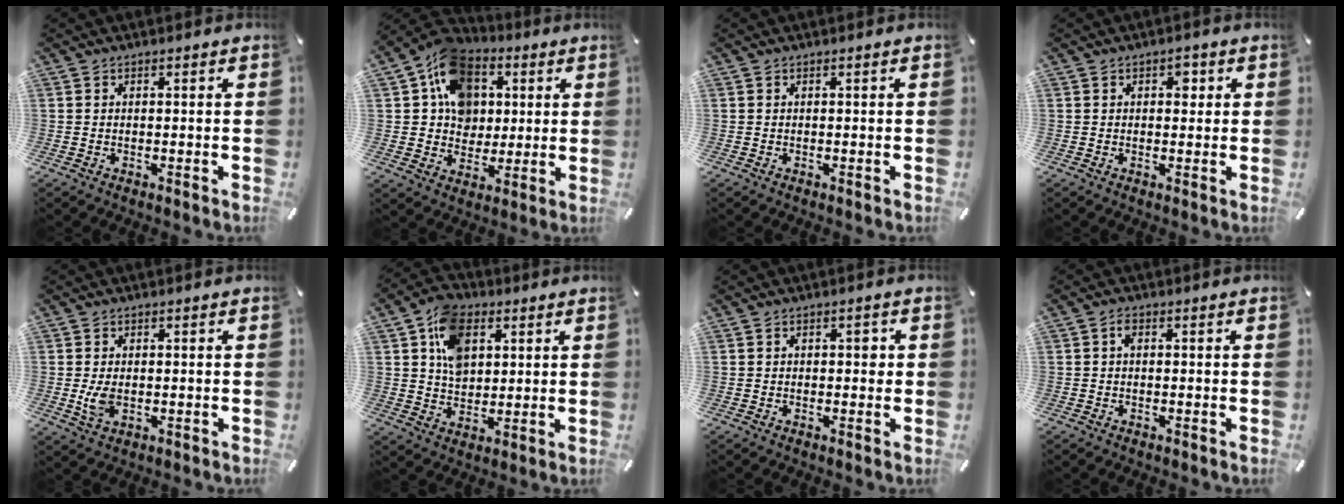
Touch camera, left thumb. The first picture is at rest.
{"total": 13.2, "force": [3.9, 11.5, 5.2], "torque": [-0.094, -0.018, 0.078]}
{"total": 0.0}
{"total": 2.5, "force": [0.8, 1.7, 1.6], "torque": [-0.011, -0.001, 0.006]}
{"total": 4.3, "force": [-0.3, 2.8, 3.2], "torque": [-0.070, -0.007, -0.009]}
{"total": 10.7, "force": [3.8, 8.1, 5.9], "torque": [-0.097, 0.006, 0.073]}
{"total": 1.9, "force": [0.2, 1.3, 1.4], "torque": [-0.021, 0.005, -0.003]}
{"total": 1.3, "force": [0.1, 0.7, 1.1], "torque": [-0.024, 0.005, 0.000]}